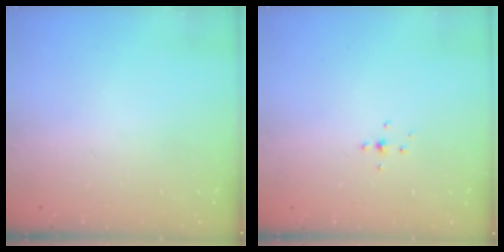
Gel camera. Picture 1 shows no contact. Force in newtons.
{"total": 2.8, "press": 2.7, "slide": 0.7}